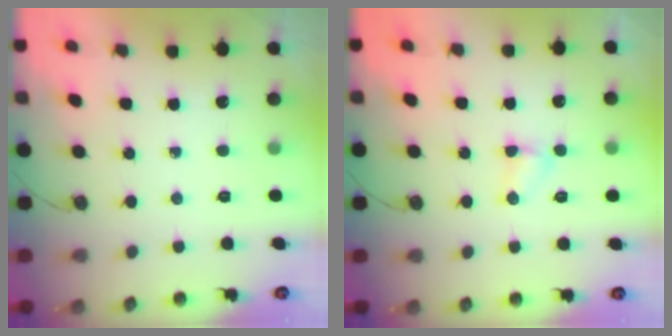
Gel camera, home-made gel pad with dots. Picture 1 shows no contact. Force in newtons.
{"total": 3.3, "press": 3.3, "slide": 0.2}